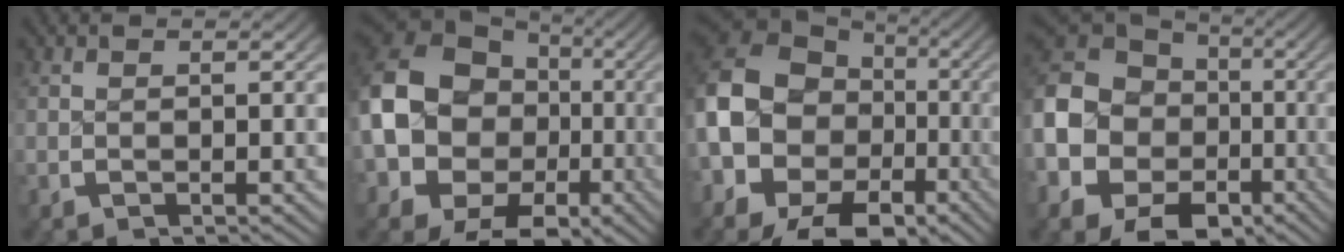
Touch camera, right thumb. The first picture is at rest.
{"total": 15.1, "force": [-1.1, 12.4, 8.4], "torque": [-0.221, -0.065, 0.002]}
{"total": 14.7, "force": [-2.2, 11.5, 8.8], "torque": [-0.218, -0.057, -0.017]}
{"total": 14.9, "force": [-2.2, 12.4, 7.9], "torque": [-0.201, -0.057, -0.020]}